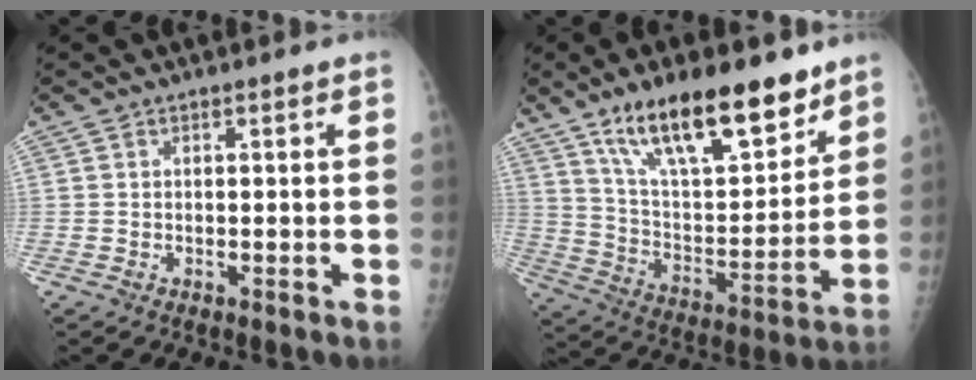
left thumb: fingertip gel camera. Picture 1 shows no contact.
{"total": 21.8, "force": [14.6, 7.9, 14.1], "torque": [-0.193, -0.064, 0.254]}